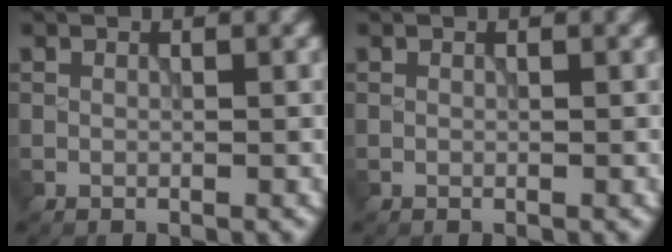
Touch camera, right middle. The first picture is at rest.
{"total": 0.0}